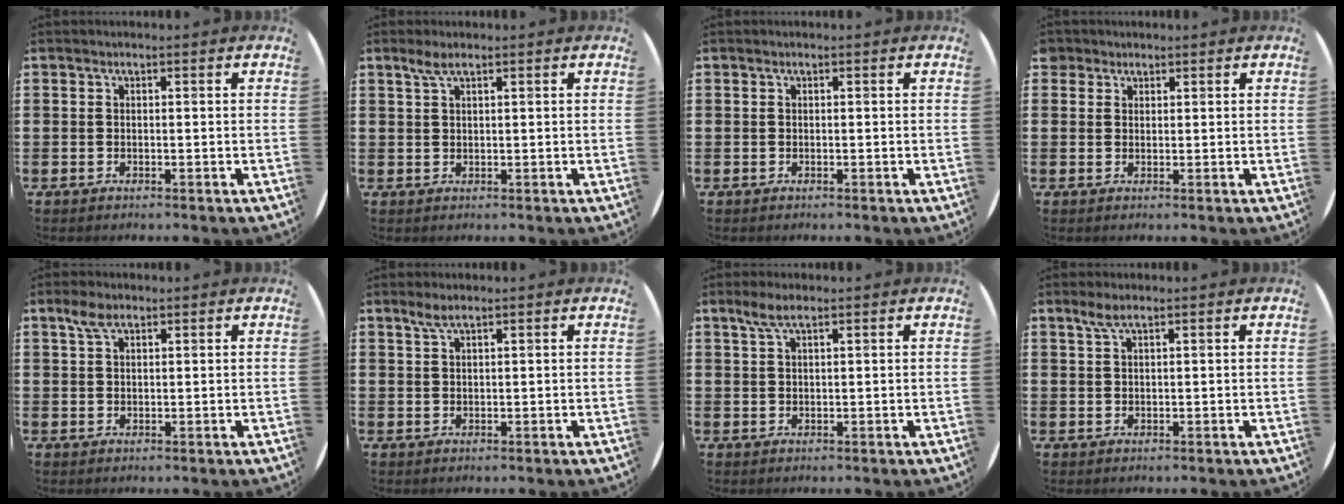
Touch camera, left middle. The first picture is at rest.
{"total": 1.9, "force": [1.3, 0.3, 1.4], "torque": [-0.028, 0.004, 0.022]}
{"total": 0.0}
{"total": 1.5, "force": [1.2, 0.9, 0.0], "torque": [0.007, 0.001, 0.023]}
{"total": 2.6, "force": [1.7, 1.2, 1.6], "torque": [-0.027, 0.005, 0.027]}
{"total": 1.8, "force": [1.4, 0.2, 1.2], "torque": [-0.025, 0.004, 0.025]}
{"total": 2.8, "force": [1.9, 0.6, 2.0], "torque": [-0.041, 0.006, 0.032]}
{"total": 2.0, "force": [1.3, 0.3, 1.4], "torque": [-0.029, 0.004, 0.023]}